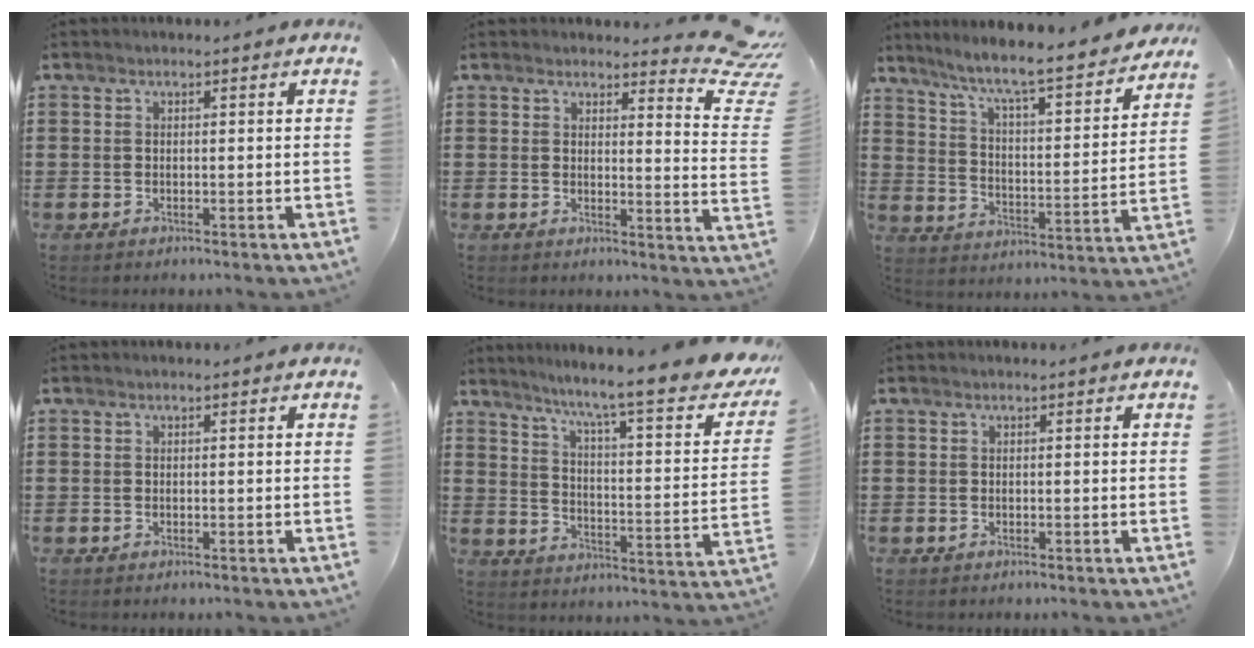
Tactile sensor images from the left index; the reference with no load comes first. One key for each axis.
{"total": 5.8, "fx": 5.1, "fy": 0.9, "fz": 2.7, "tx": -0.032, "ty": -0.036, "tz": 0.084}
{"total": 6.8, "fx": 5.9, "fy": -0.4, "fz": 3.3, "tx": -0.090, "ty": -0.052, "tz": 0.091}
{"total": 0.0}
{"total": 8.0, "fx": 6.3, "fy": -0.1, "fz": 5.0, "tx": -0.099, "ty": -0.058, "tz": 0.089}
{"total": 0.0}